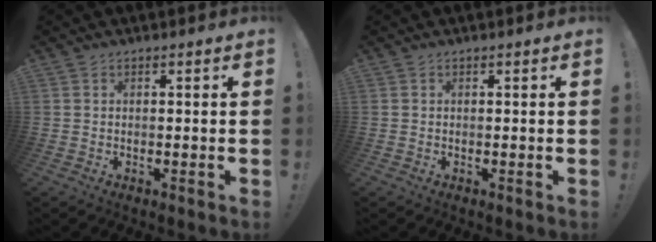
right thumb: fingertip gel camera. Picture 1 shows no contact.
{"total": 0.0}